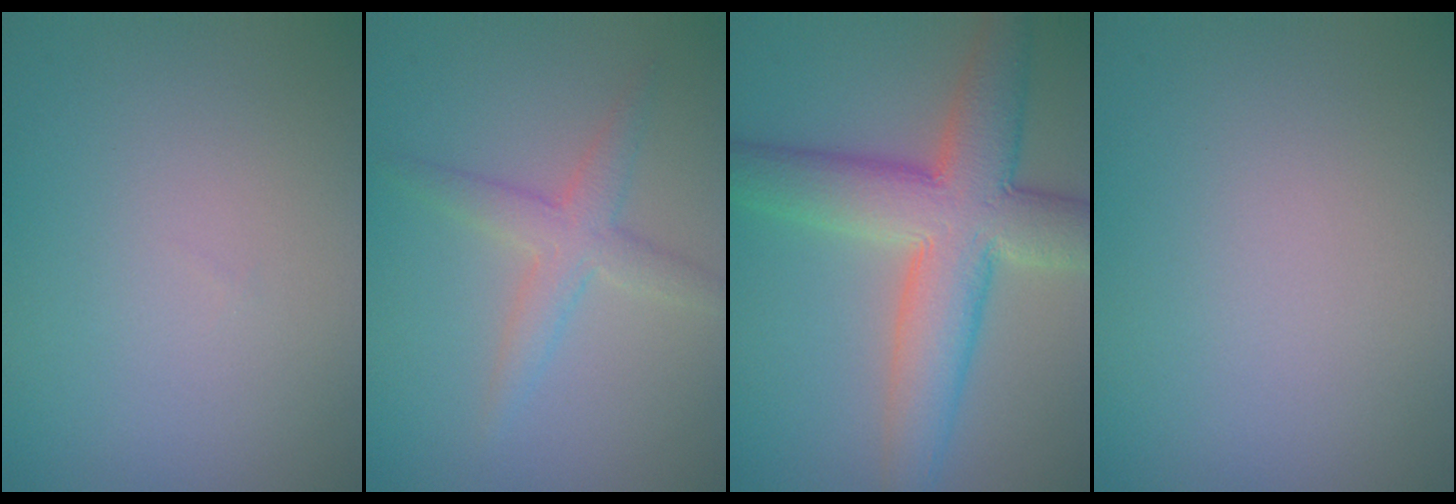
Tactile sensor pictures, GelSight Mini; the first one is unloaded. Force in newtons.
{"total": 2.8, "press": 2.8, "slide": 0.0}
{"total": 9.1, "press": 9.0, "slide": 0.6}
{"total": 0.0}